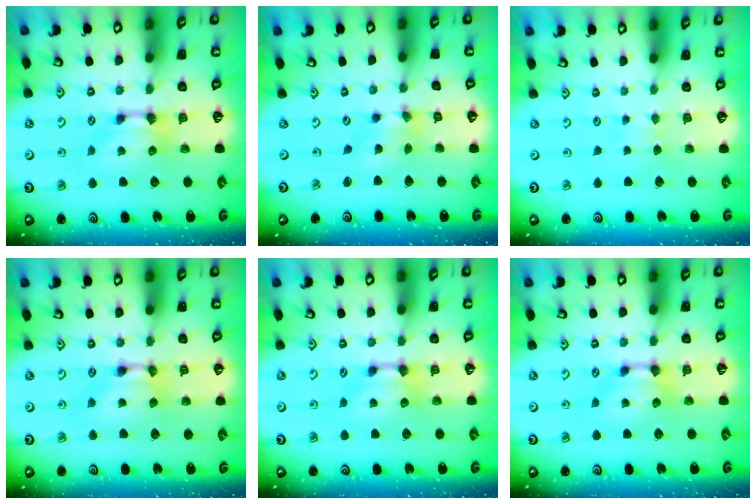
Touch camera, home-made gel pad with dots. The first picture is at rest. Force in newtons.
{"total": 1.5, "press": 0.7, "slide": 1.3}
{"total": 2.5, "press": 2.5, "slide": 0.3}
{"total": 1.6, "press": 1.6, "slide": 0.1}
{"total": 0.0}
{"total": 0.0}